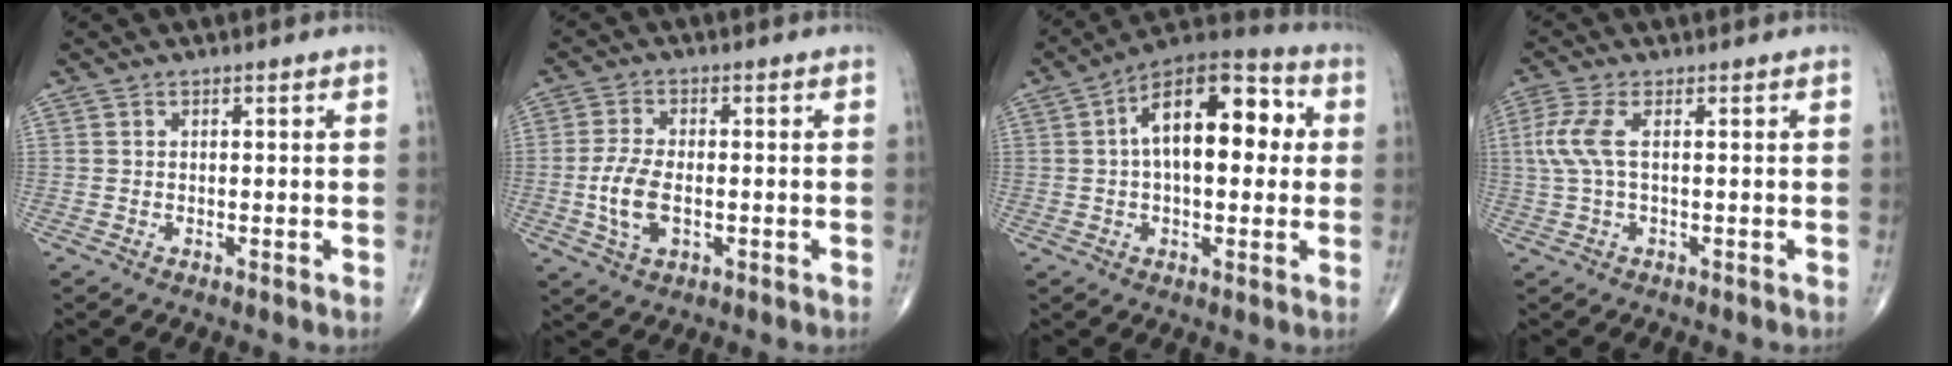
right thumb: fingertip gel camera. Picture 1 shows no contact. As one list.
[{"total": 7.1, "force": [-1.2, 3.7, 6.0], "torque": [-0.127, 0.001, -0.023]}, {"total": 17.2, "force": [2.8, 8.7, 14.6], "torque": [-0.198, 0.036, 0.032]}, {"total": 5.3, "force": [0.7, 1.8, 5.0], "torque": [-0.151, 0.011, 0.013]}]